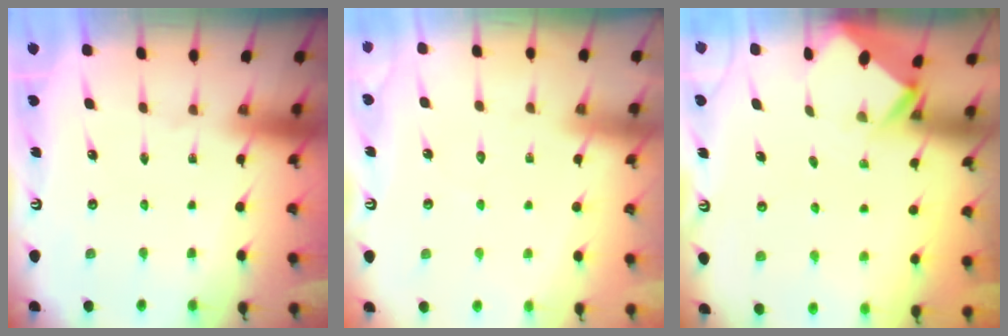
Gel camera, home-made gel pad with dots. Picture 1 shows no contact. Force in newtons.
{"total": 3.6, "press": 3.6, "slide": 0.5}
{"total": 2.1, "press": 2.1, "slide": 0.1}